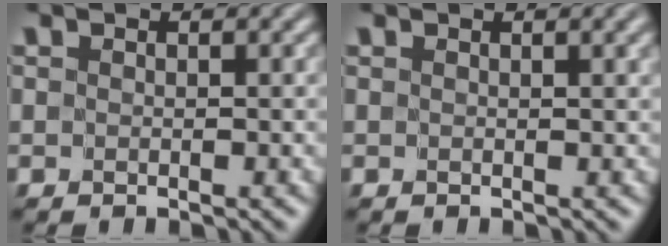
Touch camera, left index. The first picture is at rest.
{"total": 1.2, "force": [0.7, 0.1, 1.0], "torque": [-0.010, -0.002, 0.013]}